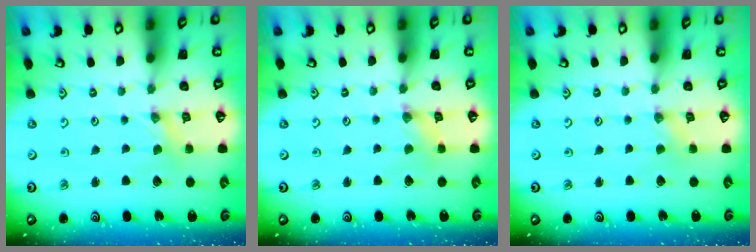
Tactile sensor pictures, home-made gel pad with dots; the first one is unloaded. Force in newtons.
{"total": 1.1, "press": 1.1, "slide": 0.1}
{"total": 0.9, "press": 0.9, "slide": 0.2}